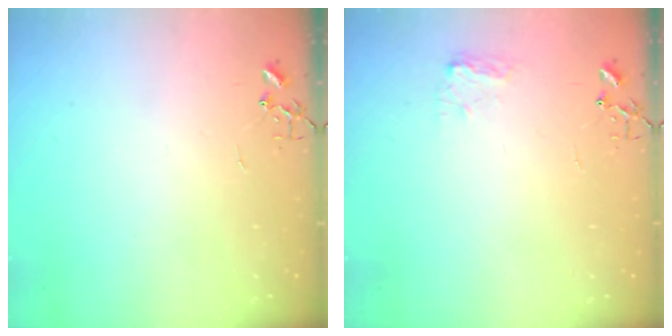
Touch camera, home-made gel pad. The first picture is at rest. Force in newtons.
{"total": 6.6, "press": 6.6, "slide": 0.2}